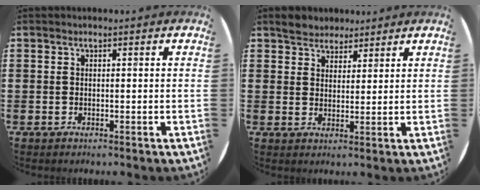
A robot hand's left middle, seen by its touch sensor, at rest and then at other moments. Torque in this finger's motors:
{"motor_torque": [0.37, -0.31, 0.01, 0.01]}